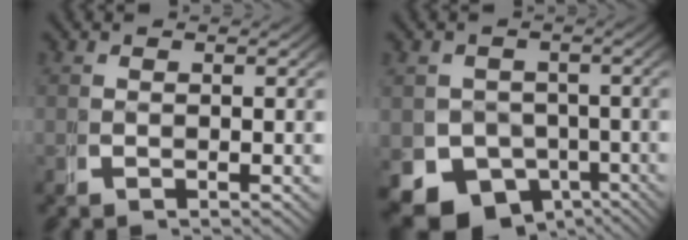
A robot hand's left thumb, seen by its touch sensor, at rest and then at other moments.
{"total": 13.2, "force": [-6.5, 10.2, 5.5], "torque": [-0.118, -0.068, -0.087]}